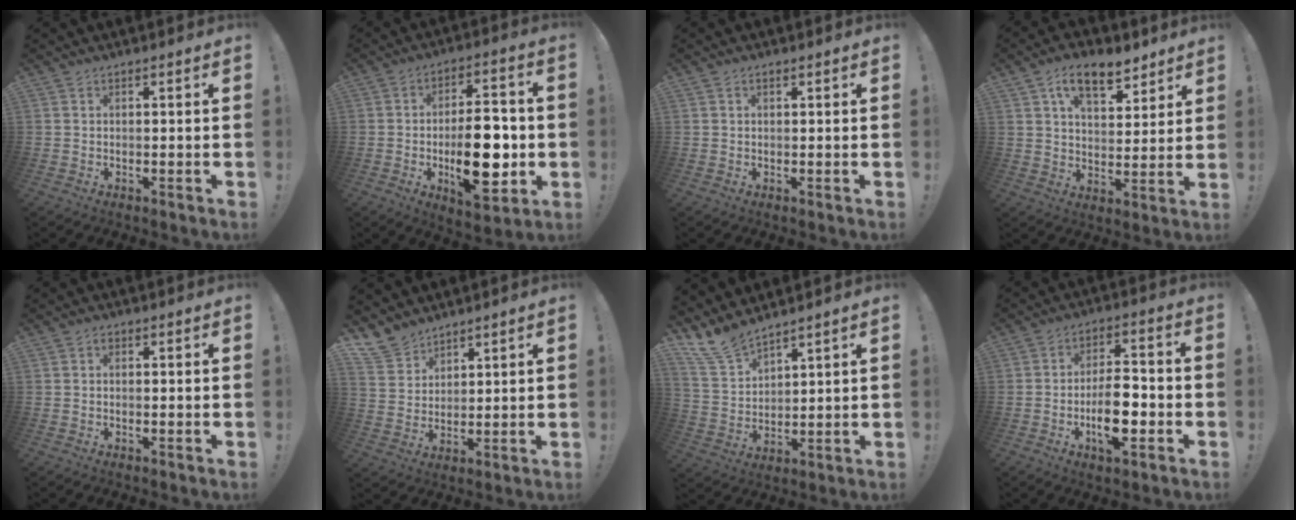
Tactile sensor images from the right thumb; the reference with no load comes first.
{"total": 18.8, "force": [-3.0, 9.1, 16.1], "torque": [-0.259, 0.008, -0.042]}
{"total": 0.8, "force": [0.4, 0.6, 0.3], "torque": [-0.002, 0.001, 0.007]}
{"total": 12.1, "force": [7.3, 6.5, 7.2], "torque": [-0.105, -0.030, 0.134]}
{"total": 0.6, "force": [0.1, 0.5, 0.2], "torque": [0.001, 0.000, -0.001]}
{"total": 8.2, "force": [6.7, 4.5, 1.3], "torque": [-0.035, -0.047, 0.136]}
{"total": 9.4, "force": [8.5, 3.0, 2.7], "torque": [-0.069, -0.055, 0.168]}
{"total": 11.9, "force": [-3.6, 5.2, 10.0], "torque": [-0.178, 0.012, -0.067]}